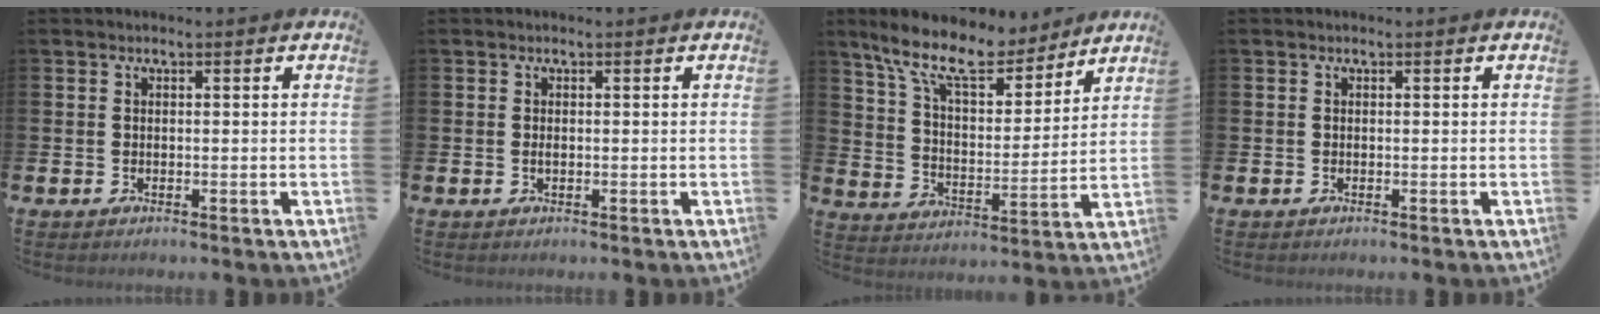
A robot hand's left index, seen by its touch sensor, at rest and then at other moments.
{"total": 0.5, "force": [-0.5, 0.1, 0.1], "torque": [0.003, -0.002, -0.011]}
{"total": 11.9, "force": [10.0, 3.9, 5.1], "torque": [-0.126, -0.059, 0.174]}
{"total": 0.0}